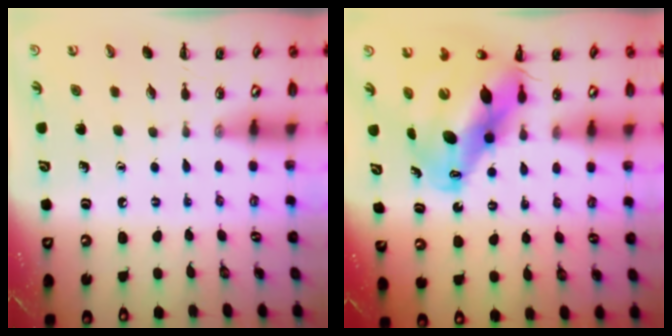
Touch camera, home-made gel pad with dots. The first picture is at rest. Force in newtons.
{"total": 15.8, "press": 15.2, "slide": 4.5}